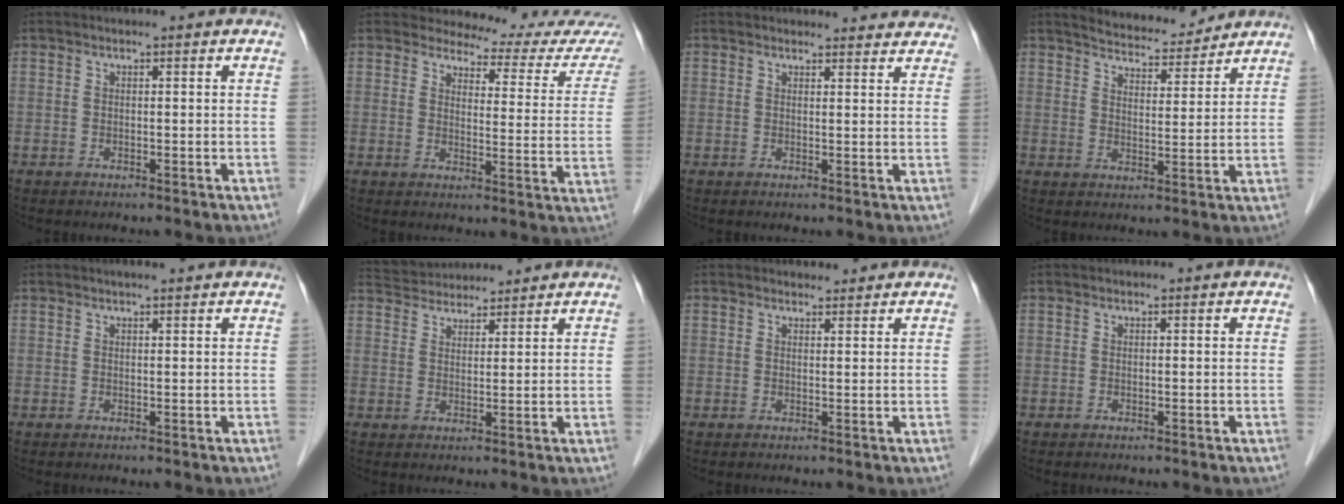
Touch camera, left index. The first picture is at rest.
{"total": 13.5, "force": [13.2, 1.8, 2.1], "torque": [-0.003, -0.066, 0.129]}
{"total": 8.3, "force": [8.0, 2.1, 0.9], "torque": [0.019, 0.003, 0.064]}
{"total": 7.6, "force": [7.4, 1.4, 1.5], "torque": [-0.030, 0.005, 0.112]}
{"total": 1.9, "force": [1.6, 0.0, 1.0], "torque": [-0.014, 0.012, 0.025]}
{"total": 8.1, "force": [7.8, 1.7, 1.5], "torque": [-0.031, 0.035, 0.127]}
{"total": 1.7, "force": [1.6, 0.6, 0.2], "torque": [-0.007, 0.003, 0.024]}
{"total": 0.0}